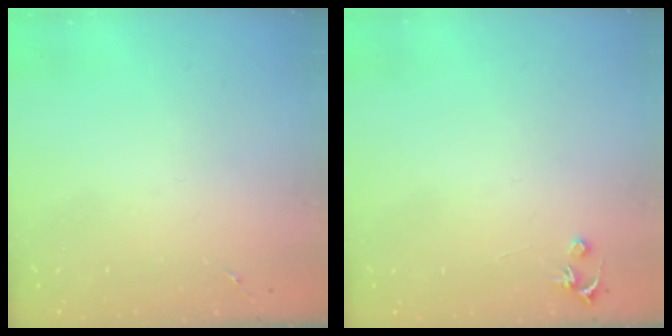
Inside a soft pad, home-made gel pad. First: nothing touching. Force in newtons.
{"total": 3.2, "press": 3.2, "slide": 0.3}